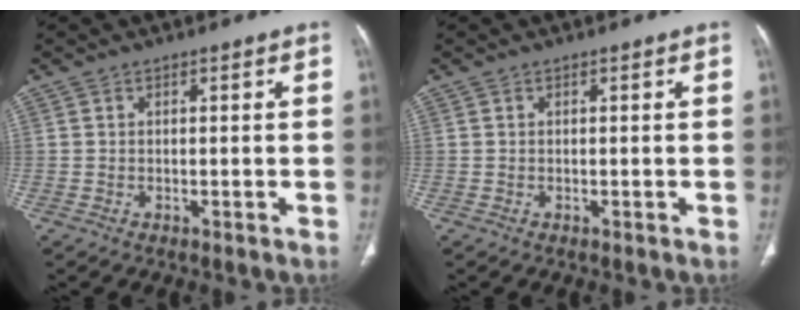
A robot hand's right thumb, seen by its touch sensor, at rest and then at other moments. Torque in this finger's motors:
{"motor_torque": [-0.02, 0.02, -0.33, 0.19, 0.03]}